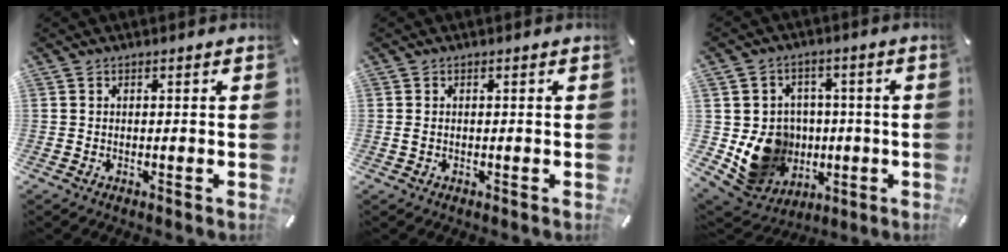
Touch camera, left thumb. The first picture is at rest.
{"total": 1.1, "force": [0.0, 0.5, 1.0], "torque": [-0.019, 0.003, -0.002]}
{"total": 12.9, "force": [-1.8, 12.1, 4.1], "torque": [-0.080, 0.005, -0.014]}